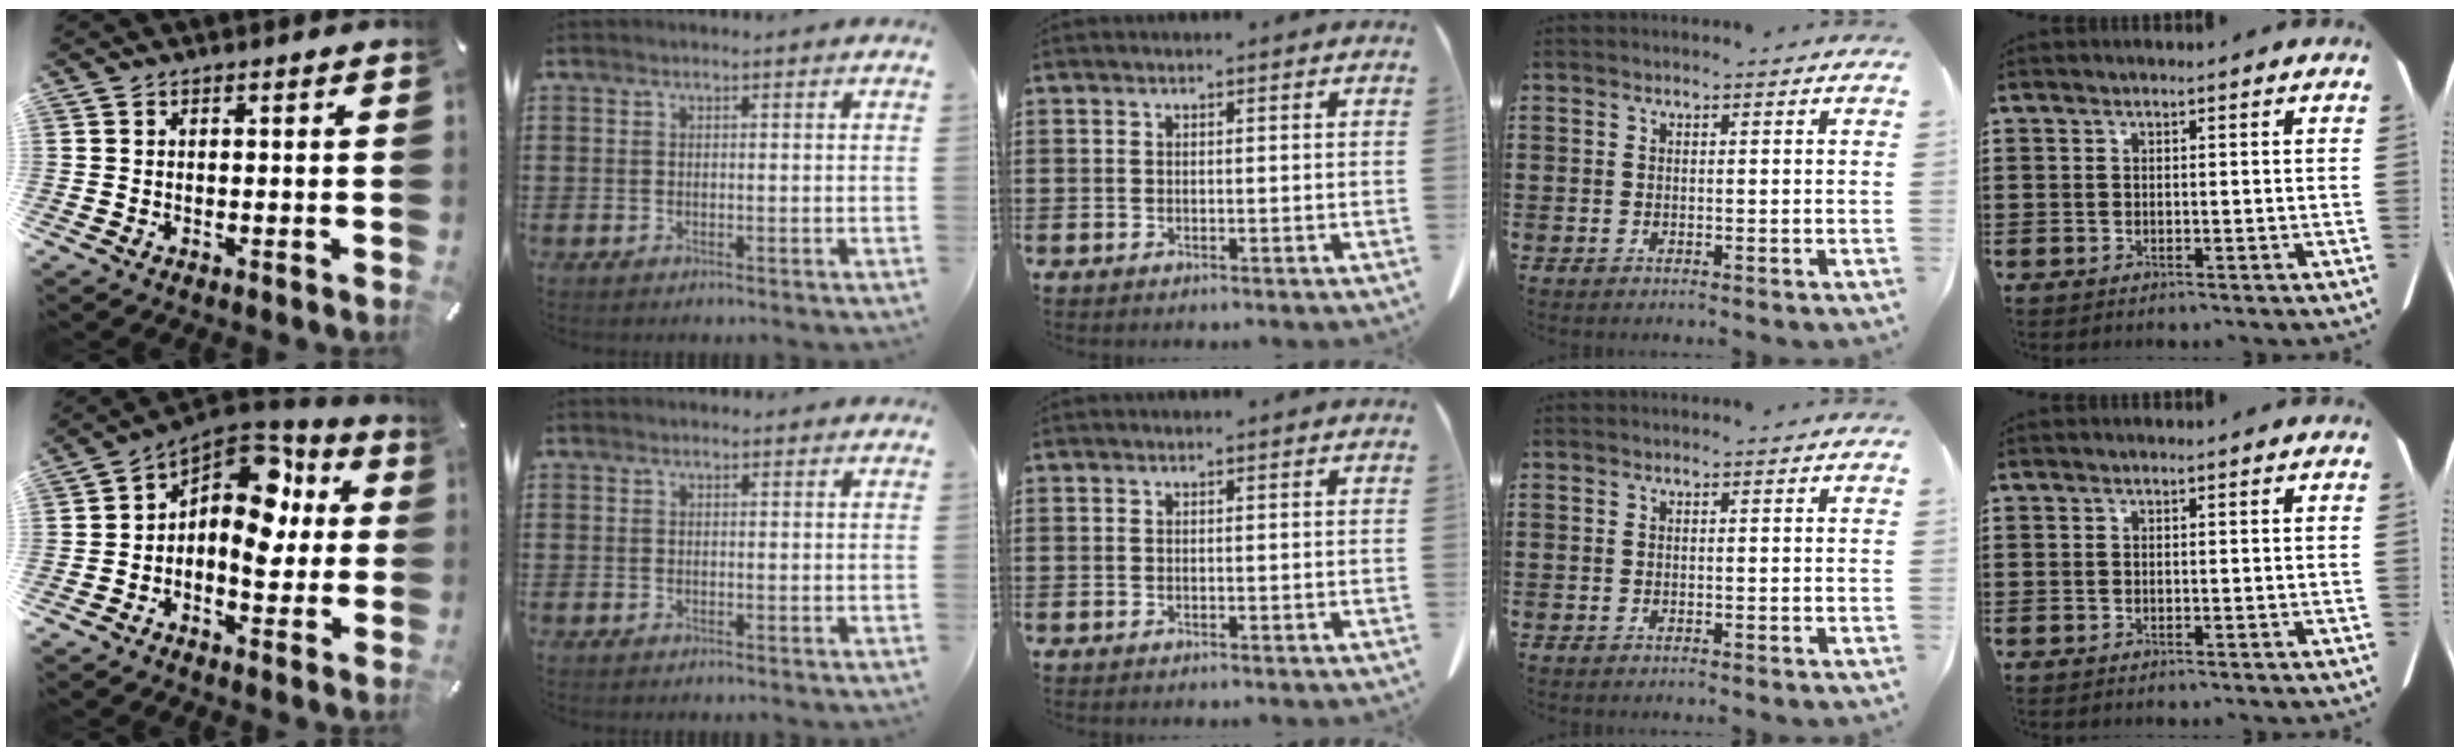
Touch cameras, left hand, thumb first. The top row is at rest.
{"thumb": {"total": 13.7, "force": [2.4, 8.9, 10.1], "torque": [-0.154, -0.022, 0.039]}, "index": {"total": 0.6, "force": [0.5, 0.3, 0.1], "torque": [-0.003, 0.004, 0.009]}}